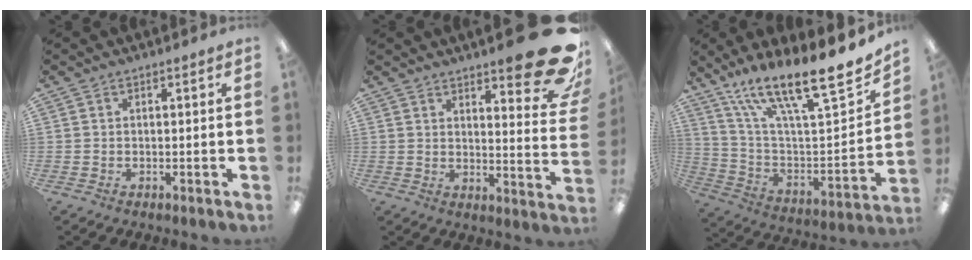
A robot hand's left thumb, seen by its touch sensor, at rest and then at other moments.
{"total": 15.8, "force": [10.6, 4.2, 10.9], "torque": [-0.134, -0.080, 0.173]}
{"total": 21.8, "force": [16.9, 4.3, 13.1], "torque": [-0.209, -0.128, 0.278]}